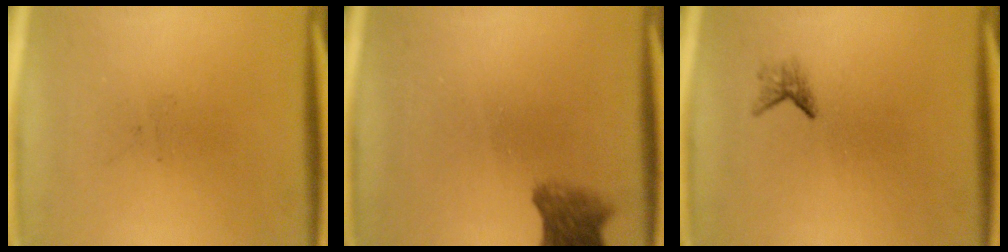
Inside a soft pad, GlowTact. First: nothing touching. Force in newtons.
{"total": 4.6}
{"total": 1.2}